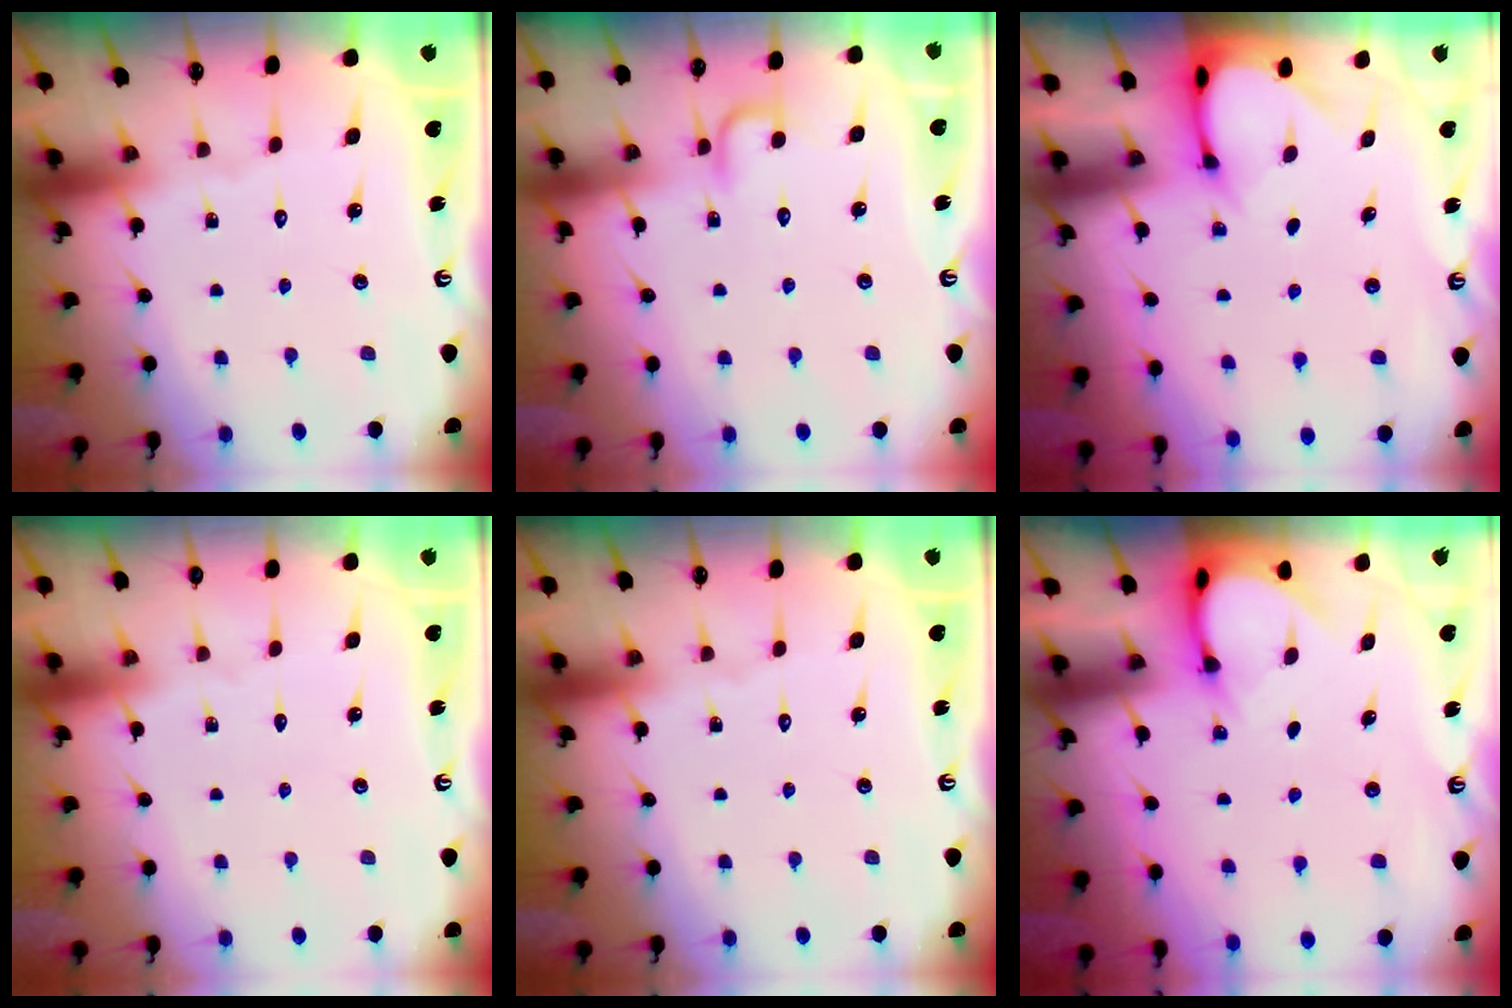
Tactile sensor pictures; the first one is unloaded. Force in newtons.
{"total": 5.0, "press": 5.0, "slide": 0.5}
{"total": 3.0, "press": 3.0, "slide": 0.2}
{"total": 0.0}
{"total": 0.0}
{"total": 3.8, "press": 3.8, "slide": 0.3}